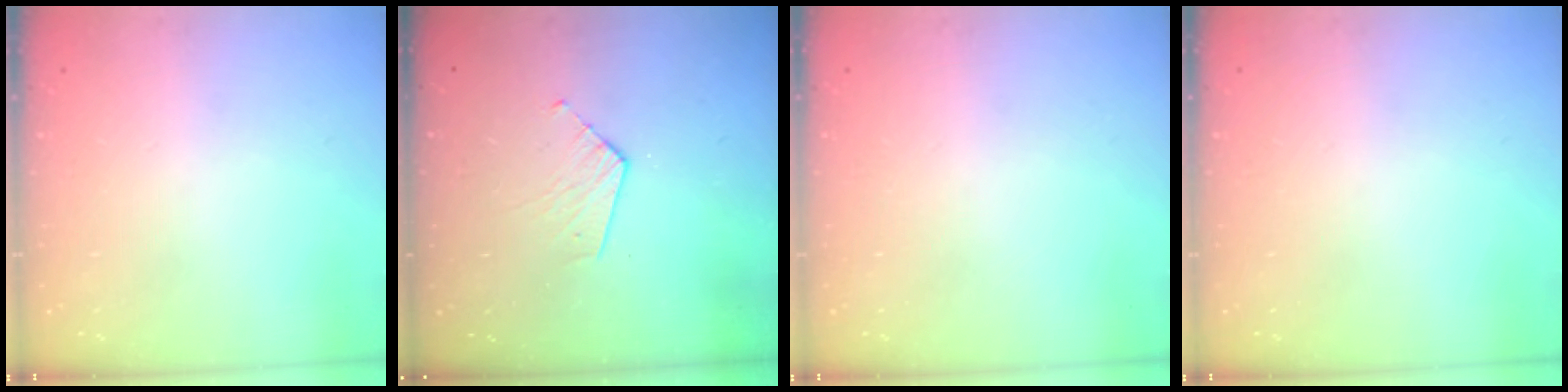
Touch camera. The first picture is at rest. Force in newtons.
{"total": 4.2, "press": 4.2, "slide": 0.3}
{"total": 0.0}
{"total": 0.0}